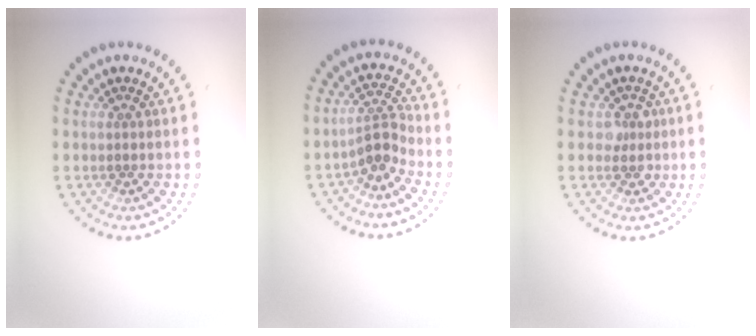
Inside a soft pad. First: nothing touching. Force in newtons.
{"total": 2.5, "press": 1.8, "slide": 1.8}
{"total": 1.5, "press": 1.3, "slide": 0.8}